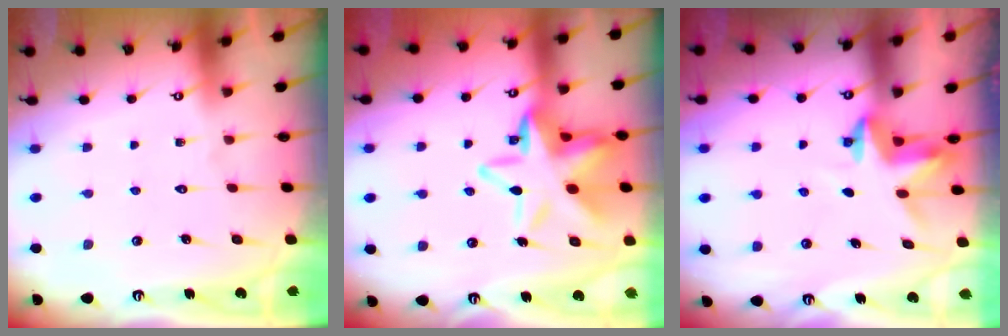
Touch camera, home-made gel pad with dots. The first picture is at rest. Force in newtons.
{"total": 15.9, "press": 15.7, "slide": 2.3}
{"total": 3.4, "press": 3.4, "slide": 0.1}